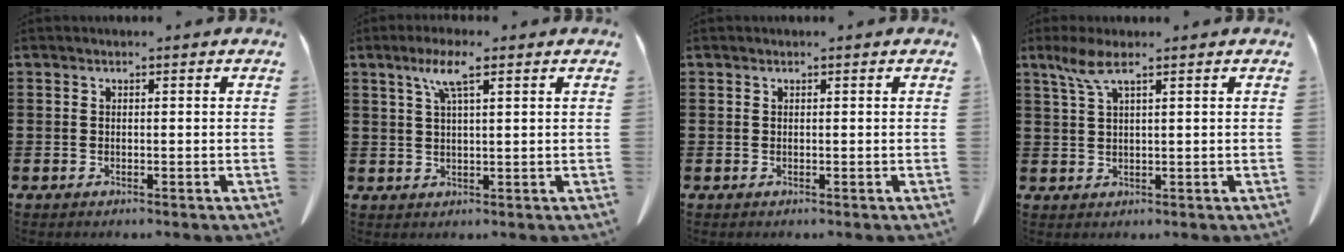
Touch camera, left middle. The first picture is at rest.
{"total": 5.1, "force": [2.8, 0.7, 4.2], "torque": [-0.089, 0.007, 0.046]}
{"total": 0.0}
{"total": 4.0, "force": [2.3, 0.6, 3.2], "torque": [-0.075, -0.001, 0.039]}